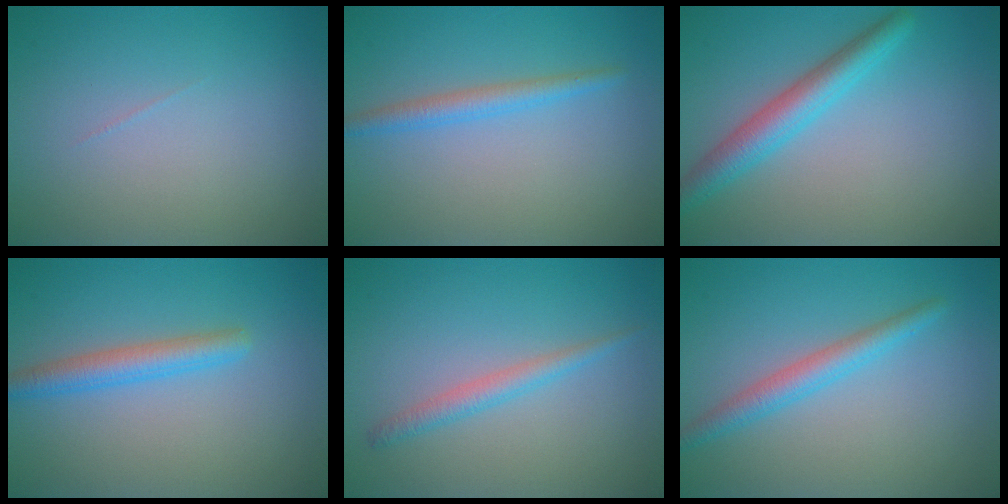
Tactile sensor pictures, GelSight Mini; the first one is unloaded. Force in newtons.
{"total": 2.1, "press": 2.0, "slide": 0.2}
{"total": 3.8, "press": 3.8, "slide": 0.2}
{"total": 2.8, "press": 2.8, "slide": 0.0}
{"total": 1.8, "press": 1.8, "slide": 0.1}
{"total": 2.6, "press": 2.6, "slide": 0.1}